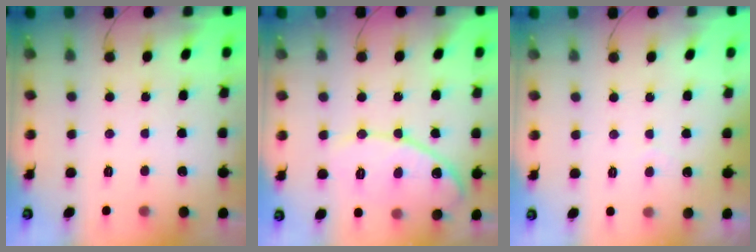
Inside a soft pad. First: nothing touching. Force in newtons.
{"total": 11.2, "press": 11.2, "slide": 0.4}
{"total": 1.8, "press": 1.8, "slide": 0.1}